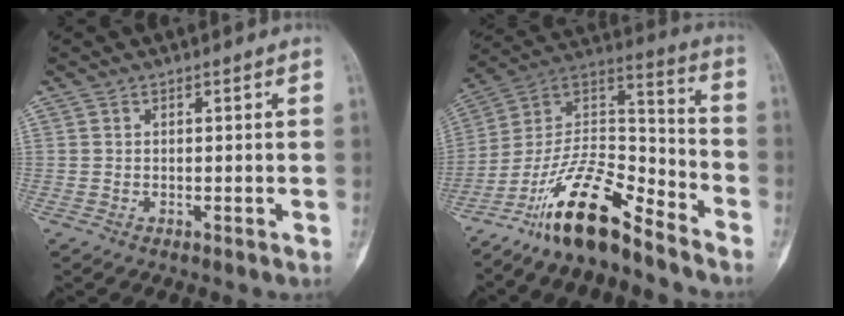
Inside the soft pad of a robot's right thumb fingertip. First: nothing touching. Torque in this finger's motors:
{"motor_torque": [0.73, 0.31, 1.48, -1.29, 0.13]}